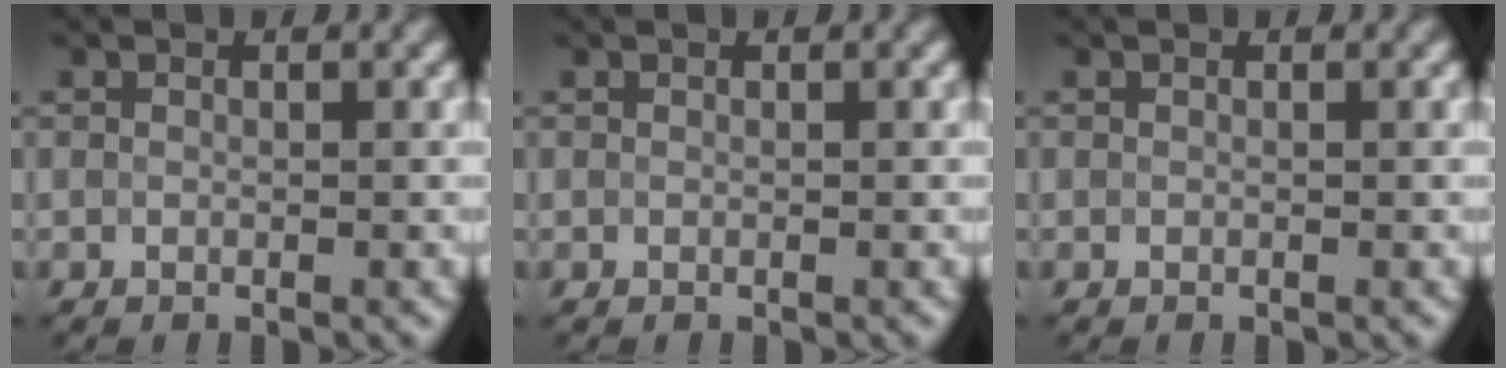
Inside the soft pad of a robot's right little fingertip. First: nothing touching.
{"total": 0.0}
{"total": 0.0}